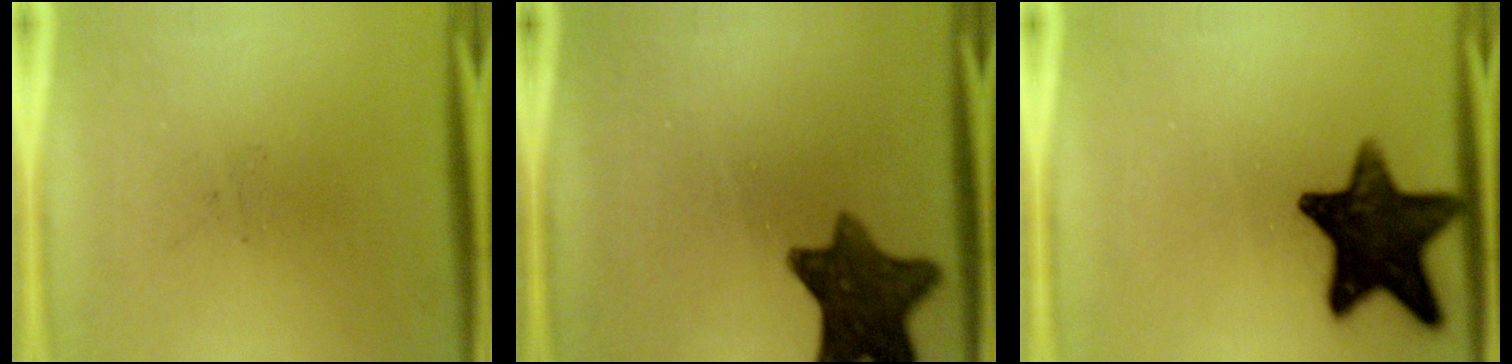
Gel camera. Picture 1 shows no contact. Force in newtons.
{"total": 10.9}
{"total": 14.9}